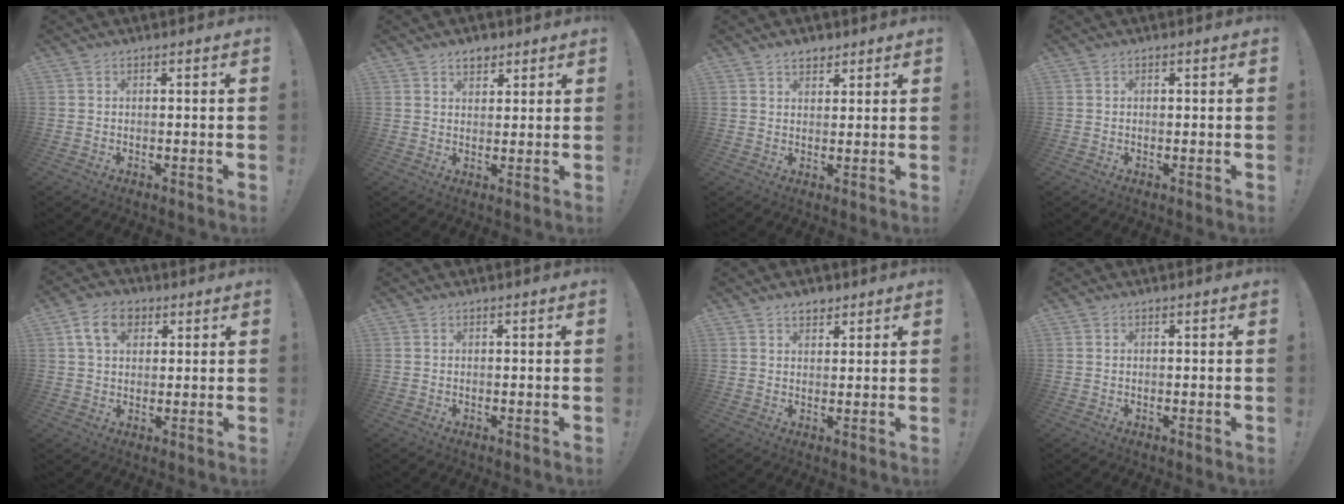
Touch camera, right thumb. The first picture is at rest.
{"total": 3.9, "force": [2.7, 2.4, 1.3], "torque": [-0.012, -0.010, 0.046]}
{"total": 3.6, "force": [2.6, 2.1, 1.1], "torque": [-0.006, -0.013, 0.046]}
{"total": 0.0}
{"total": 9.2, "force": [3.9, 6.3, 5.5], "torque": [-0.089, 0.004, 0.075]}
{"total": 0.0}
{"total": 3.4, "force": [2.6, 2.0, 1.0], "torque": [-0.003, -0.014, 0.045]}
{"total": 0.0}